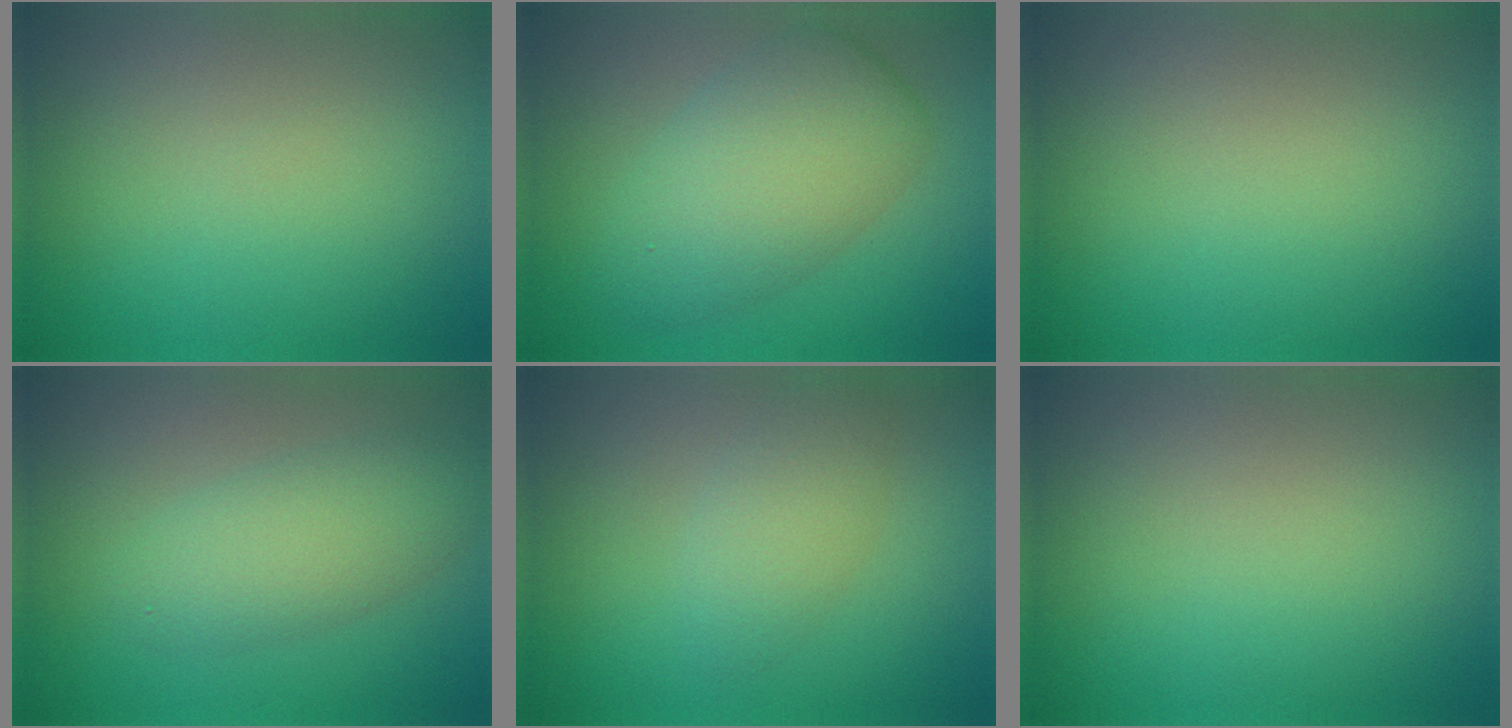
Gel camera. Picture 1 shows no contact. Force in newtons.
{"total": 6.4, "press": 6.4, "slide": 0.4}
{"total": 0.0}
{"total": 4.0, "press": 4.0, "slide": 0.1}
{"total": 2.7, "press": 2.7, "slide": 0.1}
{"total": 0.0}